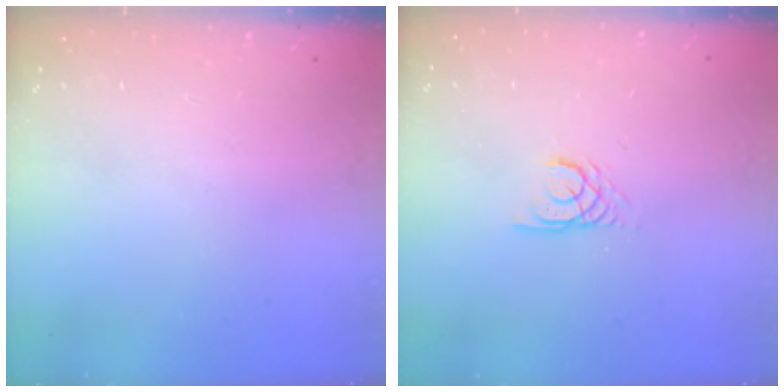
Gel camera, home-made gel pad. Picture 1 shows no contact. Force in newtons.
{"total": 2.2, "press": 2.2, "slide": 0.1}